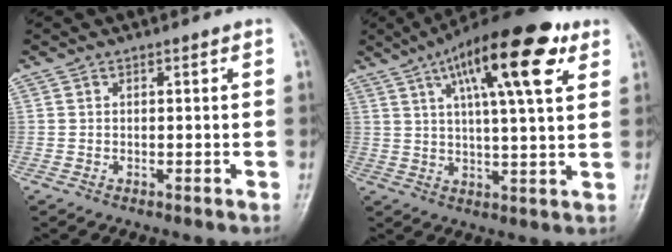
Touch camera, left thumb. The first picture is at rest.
{"total": 18.4, "force": [8.5, 5.1, 15.5], "torque": [-0.224, -0.008, 0.129]}